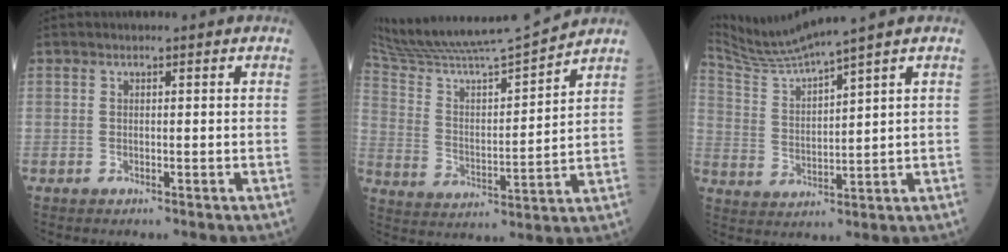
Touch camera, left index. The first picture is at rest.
{"total": 16.7, "force": [15.7, -1.6, 5.6], "torque": [-0.112, -0.022, 0.271]}
{"total": 8.0, "force": [7.2, -2.5, 2.5], "torque": [-0.065, -0.005, 0.151]}